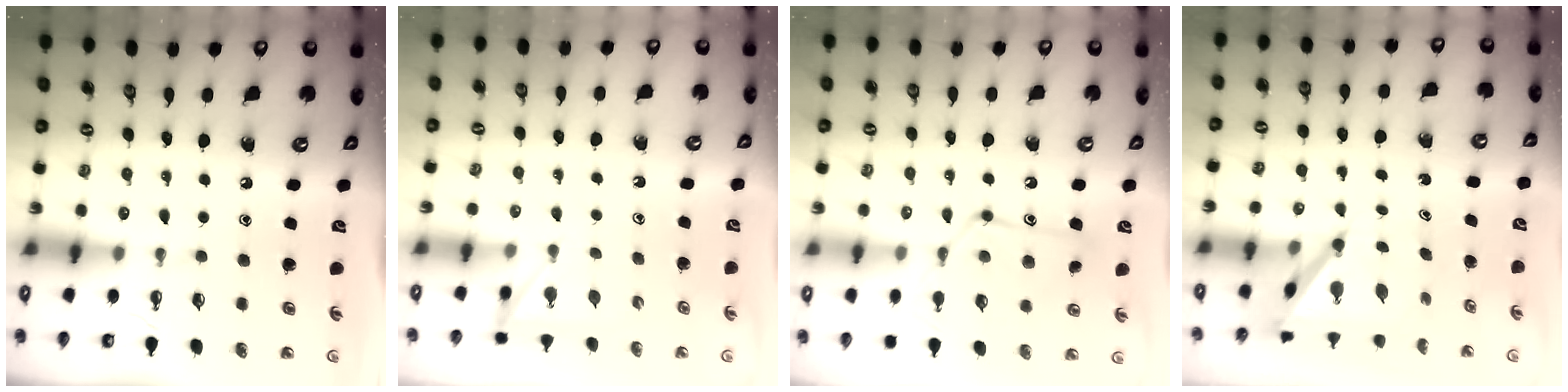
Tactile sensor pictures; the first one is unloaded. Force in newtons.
{"total": 3.0, "press": 3.0, "slide": 0.4}
{"total": 13.3, "press": 13.3, "slide": 0.7}
{"total": 6.1, "press": 6.1, "slide": 0.4}